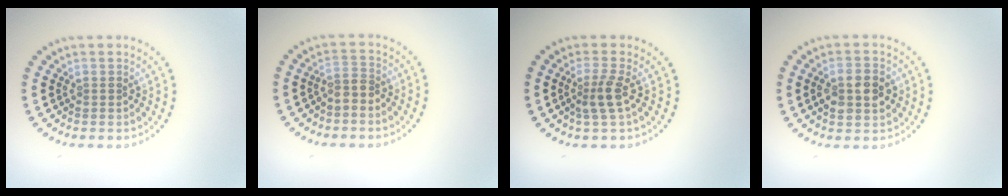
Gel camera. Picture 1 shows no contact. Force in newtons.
{"total": 1.4, "press": 0.9, "slide": 1.0}
{"total": 2.2, "press": 1.8, "slide": 1.4}
{"total": 3.7, "press": 3.7, "slide": 0.1}